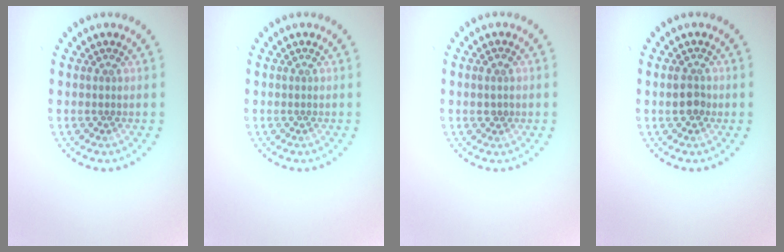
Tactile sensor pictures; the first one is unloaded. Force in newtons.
{"total": 0.0}
{"total": 1.2, "press": 1.2, "slide": 0.1}
{"total": 1.8, "press": 1.7, "slide": 0.4}